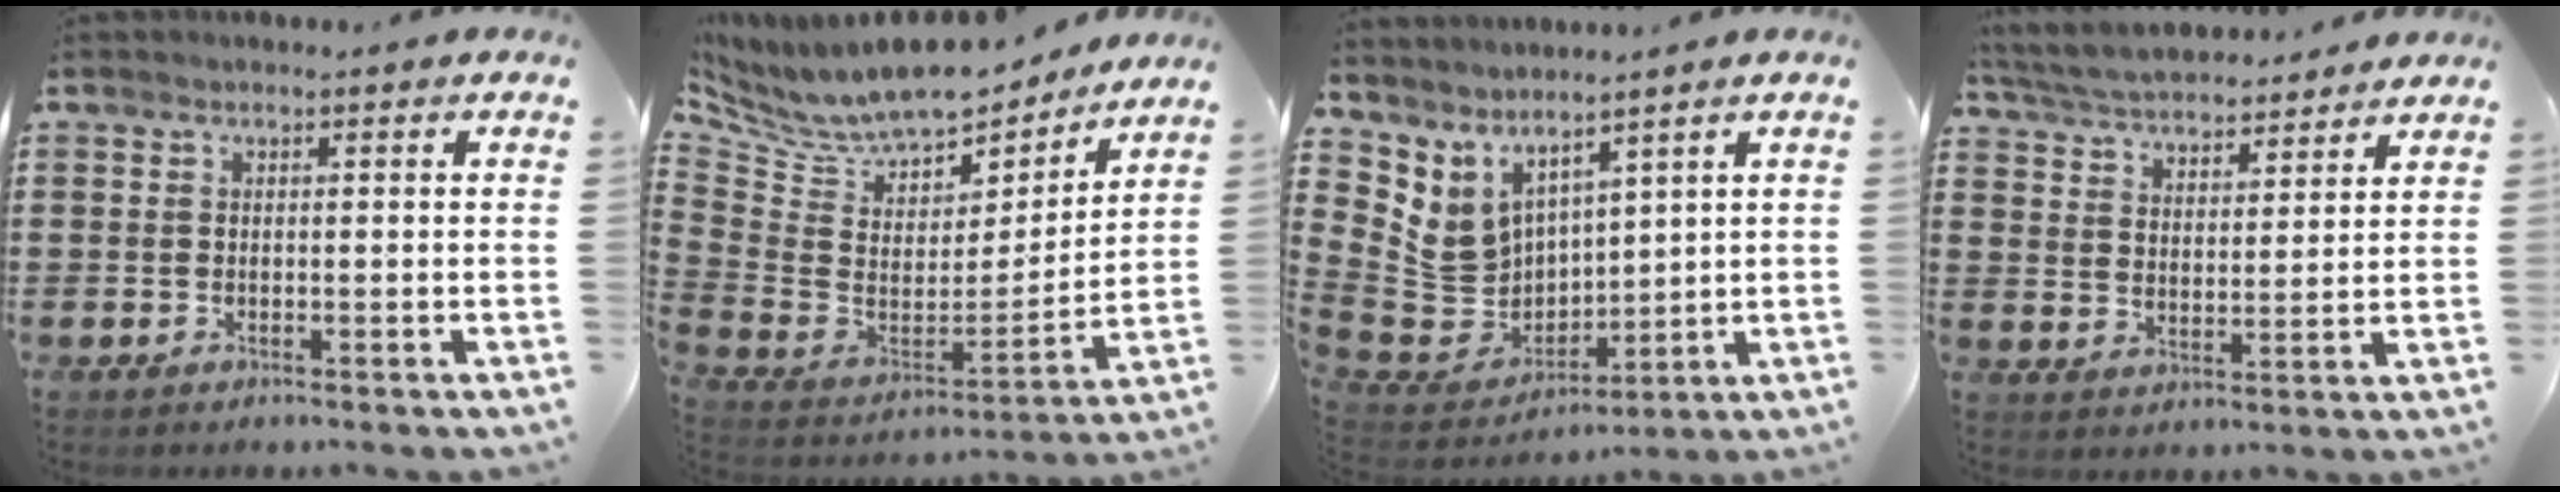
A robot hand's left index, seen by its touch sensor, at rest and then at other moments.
{"total": 9.9, "force": [9.0, 2.6, 3.2], "torque": [-0.110, -0.063, 0.159]}
{"total": 6.5, "force": [3.5, 5.1, 1.9], "torque": [-0.092, -0.036, 0.069]}
{"total": 4.7, "force": [4.6, 0.4, 0.4], "torque": [-0.033, -0.027, 0.080]}